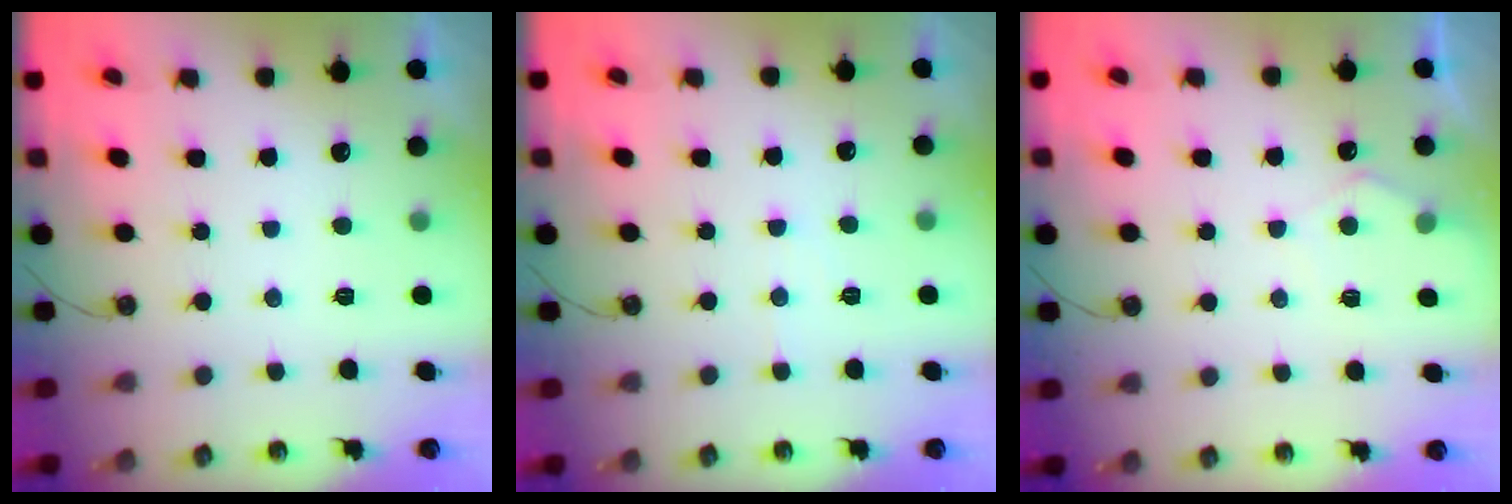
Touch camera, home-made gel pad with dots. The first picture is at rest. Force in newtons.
{"total": 4.9, "press": 4.8, "slide": 0.7}
{"total": 4.9, "press": 4.9, "slide": 0.6}